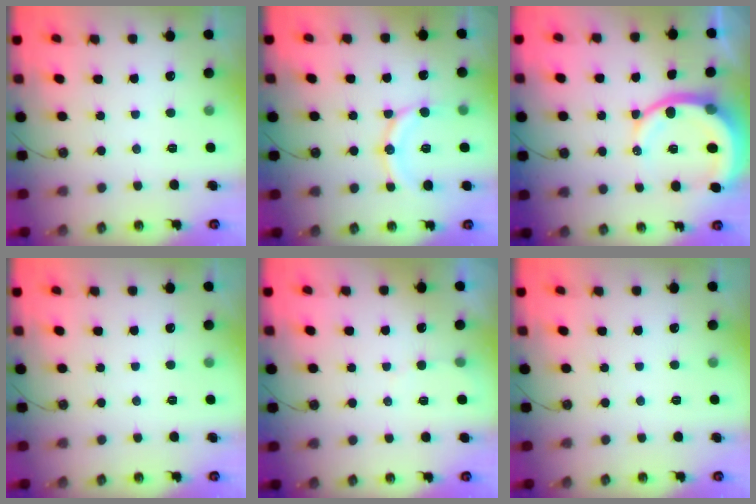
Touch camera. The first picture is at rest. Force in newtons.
{"total": 12.7, "press": 12.4, "slide": 2.7}
{"total": 11.7, "press": 11.5, "slide": 1.6}
{"total": 0.0}
{"total": 1.7, "press": 1.7, "slide": 0.2}
{"total": 0.0}